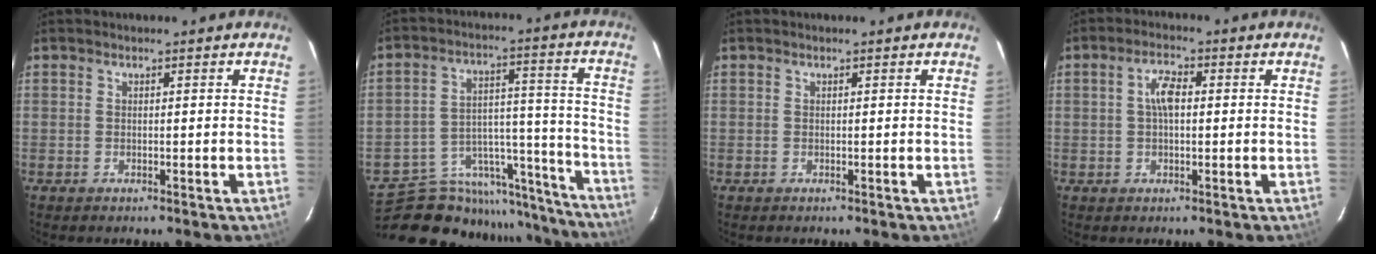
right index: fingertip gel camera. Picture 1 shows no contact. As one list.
[{"total": 24.5, "force": [-21.4, 9.9, 6.5], "torque": [-0.121, 0.054, -0.291]}, {"total": 0.0}, {"total": 4.2, "force": [0.4, 1.9, 3.7], "torque": [-0.072, 0.013, 0.007]}]